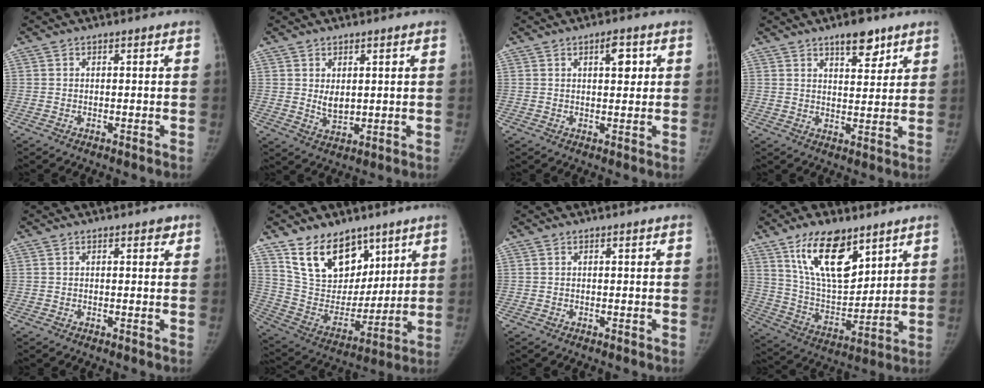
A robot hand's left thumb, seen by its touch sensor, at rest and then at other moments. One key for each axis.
{"total": 3.9, "fx": 1.0, "fy": 2.7, "fz": 2.6, "tx": -0.032, "ty": -0.015, "tz": 0.027}
{"total": 3.8, "fx": 1.5, "fy": 1.8, "fz": 3.0, "tx": -0.033, "ty": -0.005, "tz": 0.020}
{"total": 6.8, "fx": 4.7, "fy": 2.9, "fz": 4.1, "tx": -0.036, "ty": -0.029, "tz": 0.069}
{"total": 1.2, "fx": 0.7, "fy": 0.7, "fz": 0.6, "tx": 0.002, "ty": -0.002, "tz": 0.004}
{"total": 17.5, "fx": 11.2, "fy": 10.9, "fz": 8.0, "tx": -0.090, "ty": -0.064, "tz": 0.216}
{"total": 0.0}
{"total": 16.9, "fx": 10.0, "fy": 7.8, "fz": 11.2, "tx": -0.154, "ty": -0.057, "tz": 0.191}